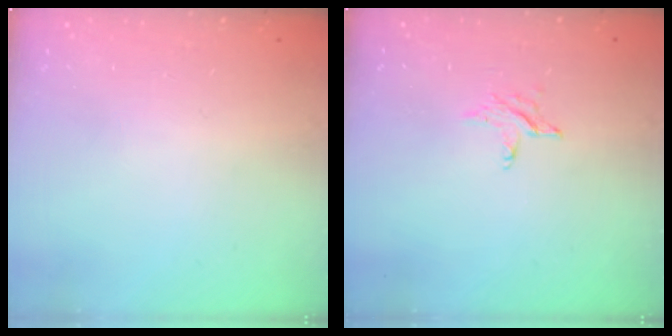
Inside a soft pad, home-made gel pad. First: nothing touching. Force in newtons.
{"total": 2.4, "press": 2.4, "slide": 0.1}